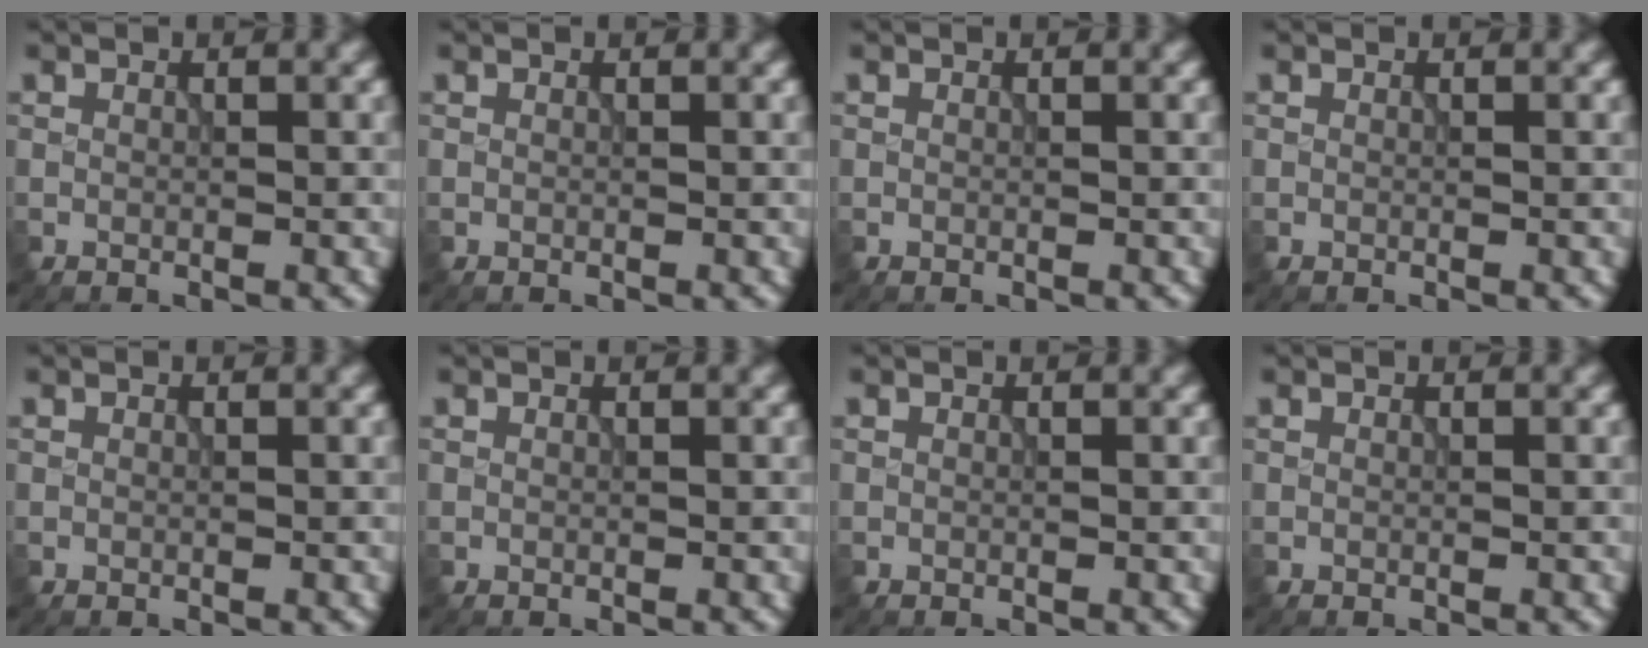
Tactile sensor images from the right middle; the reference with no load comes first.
{"total": 0.0}
{"total": 0.0}
{"total": 0.0}
{"total": 0.0}
{"total": 0.0}
{"total": 0.0}
{"total": 0.0}